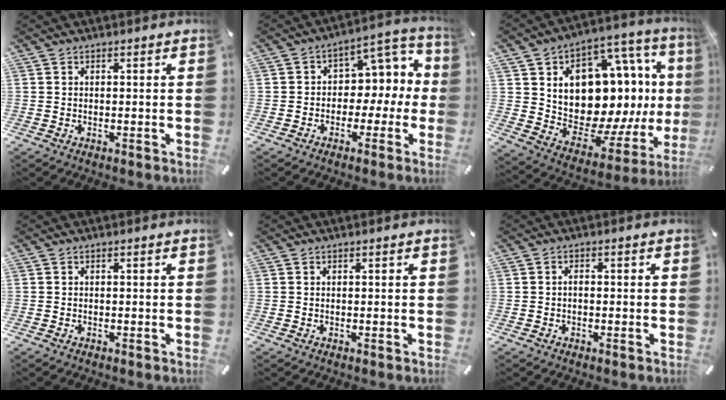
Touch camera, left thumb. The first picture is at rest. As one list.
[{"total": 9.0, "force": [1.0, 7.5, 4.8], "torque": [-0.051, -0.010, 0.017]}, {"total": 18.5, "force": [4.2, 13.2, 12.2], "torque": [-0.196, -0.057, 0.087]}, {"total": 0.5, "force": [-0.4, 0.3, 0.2], "torque": [-0.003, 0.002, -0.010]}, {"total": 0.0}, {"total": 1.4, "force": [-0.6, 0.8, 1.0], "torque": [-0.021, 0.004, -0.013]}]